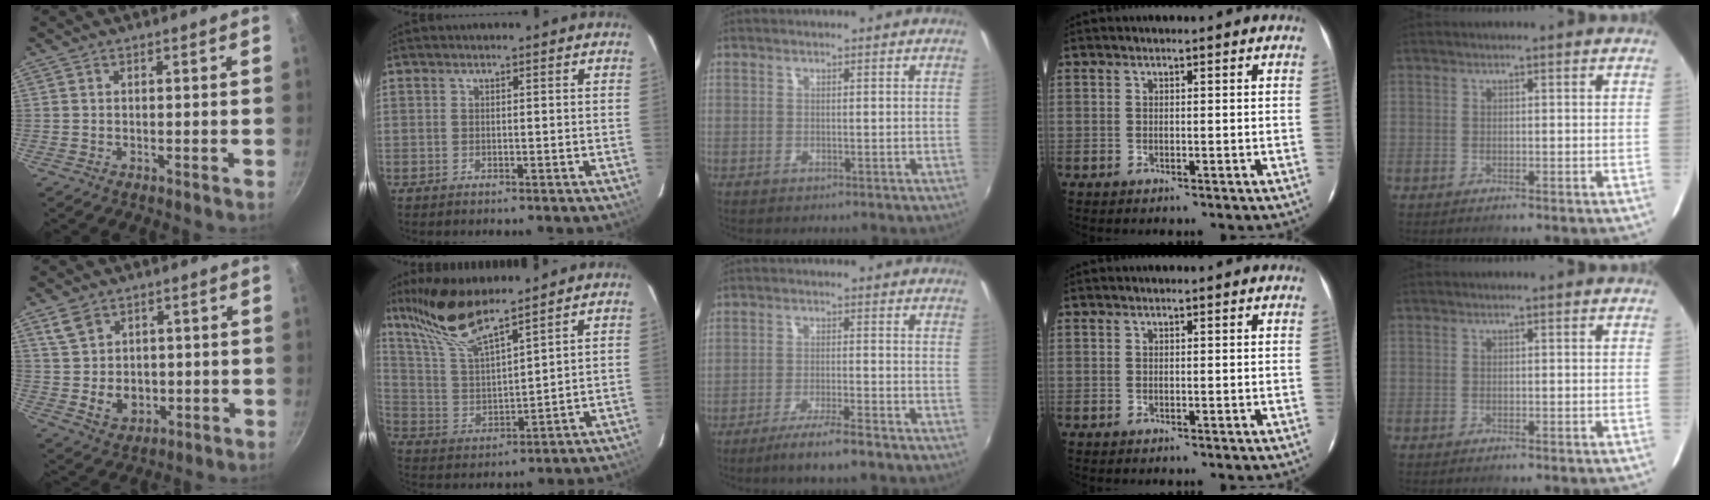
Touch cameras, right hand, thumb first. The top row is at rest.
{"thumb": {"total": 7.8, "force": [1.3, 6.5, 4.1], "torque": [-0.048, -0.004, 0.036]}, "index": {"total": 13.7, "force": [11.1, 1.9, 7.8], "torque": [-0.153, 0.009, 0.225]}, "middle": {"total": 6.4, "force": [-4.8, 0.0, 4.2], "torque": [-0.093, -0.003, -0.083]}}